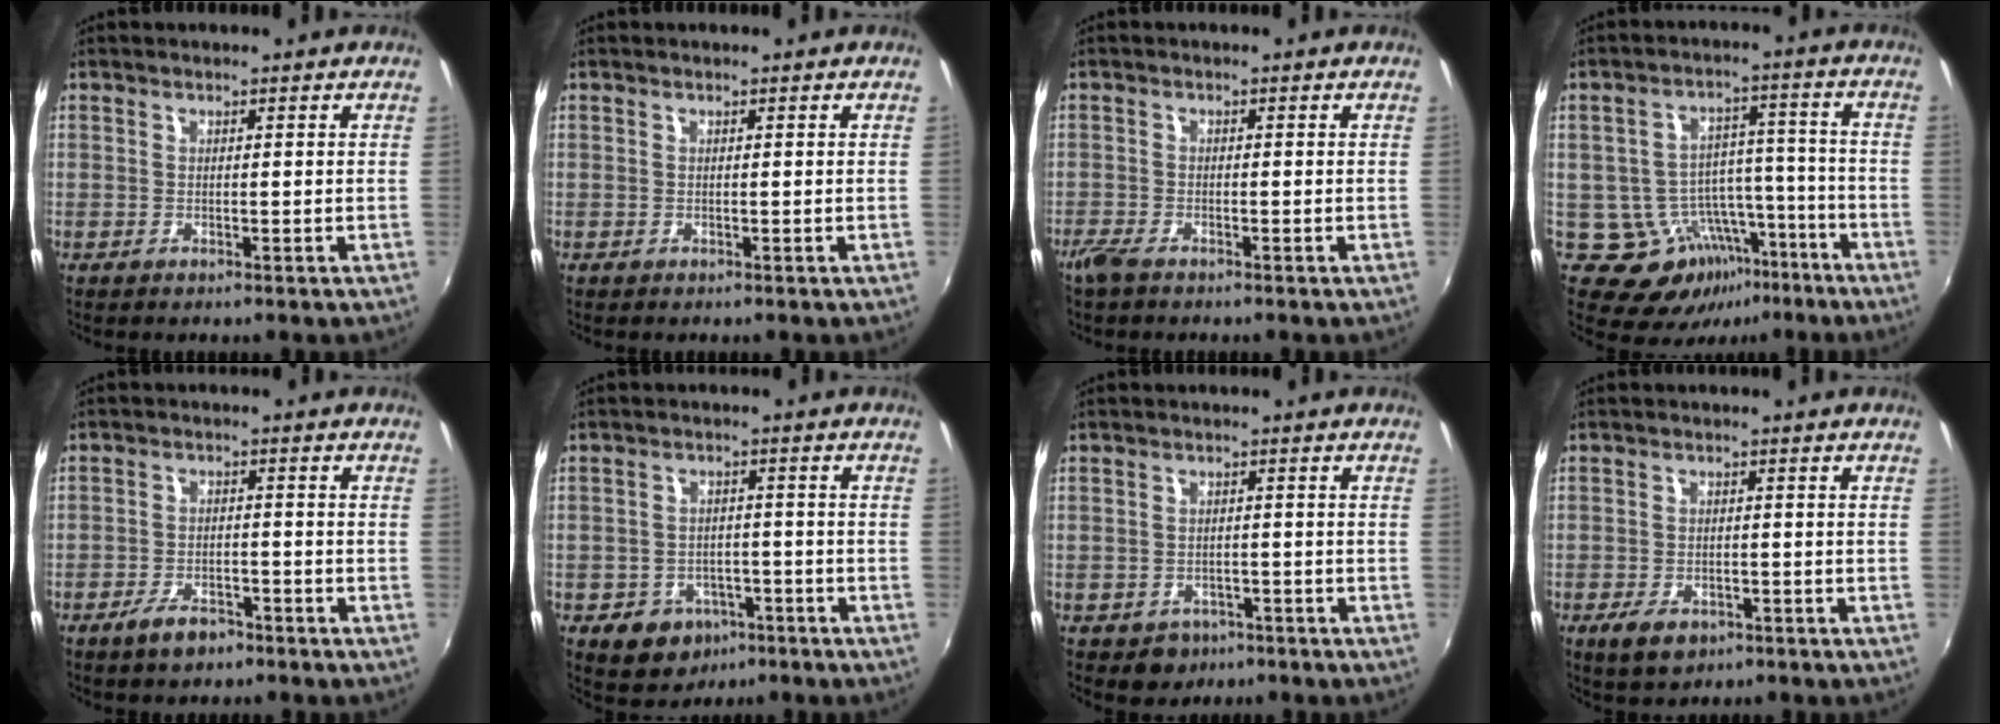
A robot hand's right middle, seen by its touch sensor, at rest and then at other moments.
{"total": 0.0}
{"total": 2.7, "force": [-2.2, 0.7, 1.4], "torque": [-0.038, -0.007, -0.046]}
{"total": 10.8, "force": [-6.0, 7.7, 4.5], "torque": [-0.080, 0.028, -0.069]}
{"total": 5.0, "force": [-3.7, 2.2, 2.6], "torque": [-0.064, -0.001, -0.061]}
{"total": 8.2, "force": [-4.3, 6.5, 2.8], "torque": [-0.070, 0.008, -0.046]}
{"total": 3.9, "force": [-2.0, 3.3, 0.6], "torque": [-0.024, 0.003, -0.022]}
{"total": 5.3, "force": [-3.1, 3.0, 3.1], "torque": [-0.074, -0.015, -0.051]}